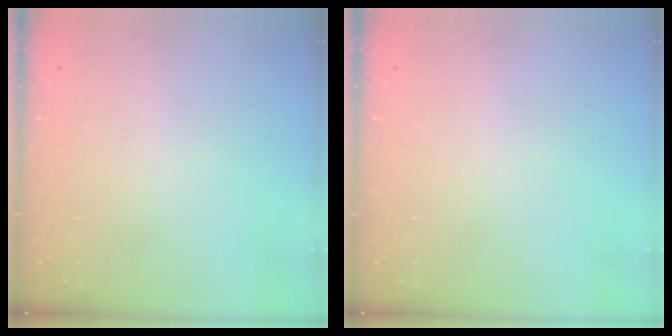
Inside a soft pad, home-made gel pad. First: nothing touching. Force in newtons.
{"total": 0.0}